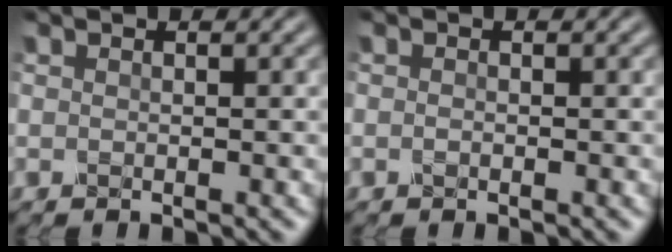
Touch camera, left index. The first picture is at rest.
{"total": 0.5, "force": [-0.3, 0.2, 0.4], "torque": [-0.010, 0.000, -0.005]}